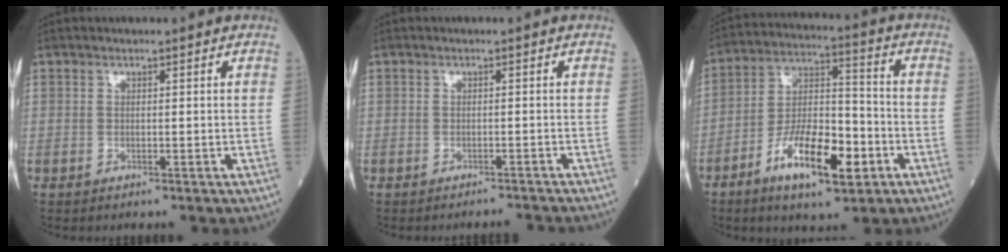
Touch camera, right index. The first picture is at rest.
{"total": 2.2, "force": [-2.2, -0.2, -0.1], "torque": [0.007, -0.006, -0.028]}
{"total": 13.4, "force": [-6.0, 4.3, 11.1], "torque": [-0.206, 0.004, -0.102]}